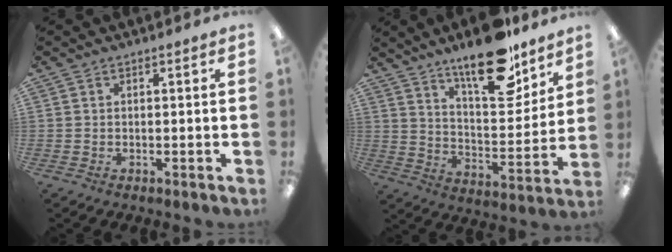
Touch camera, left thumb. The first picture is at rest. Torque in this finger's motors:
{"motor_torque": [2.66, 1.45, 1.56, -1.21, 0.08]}